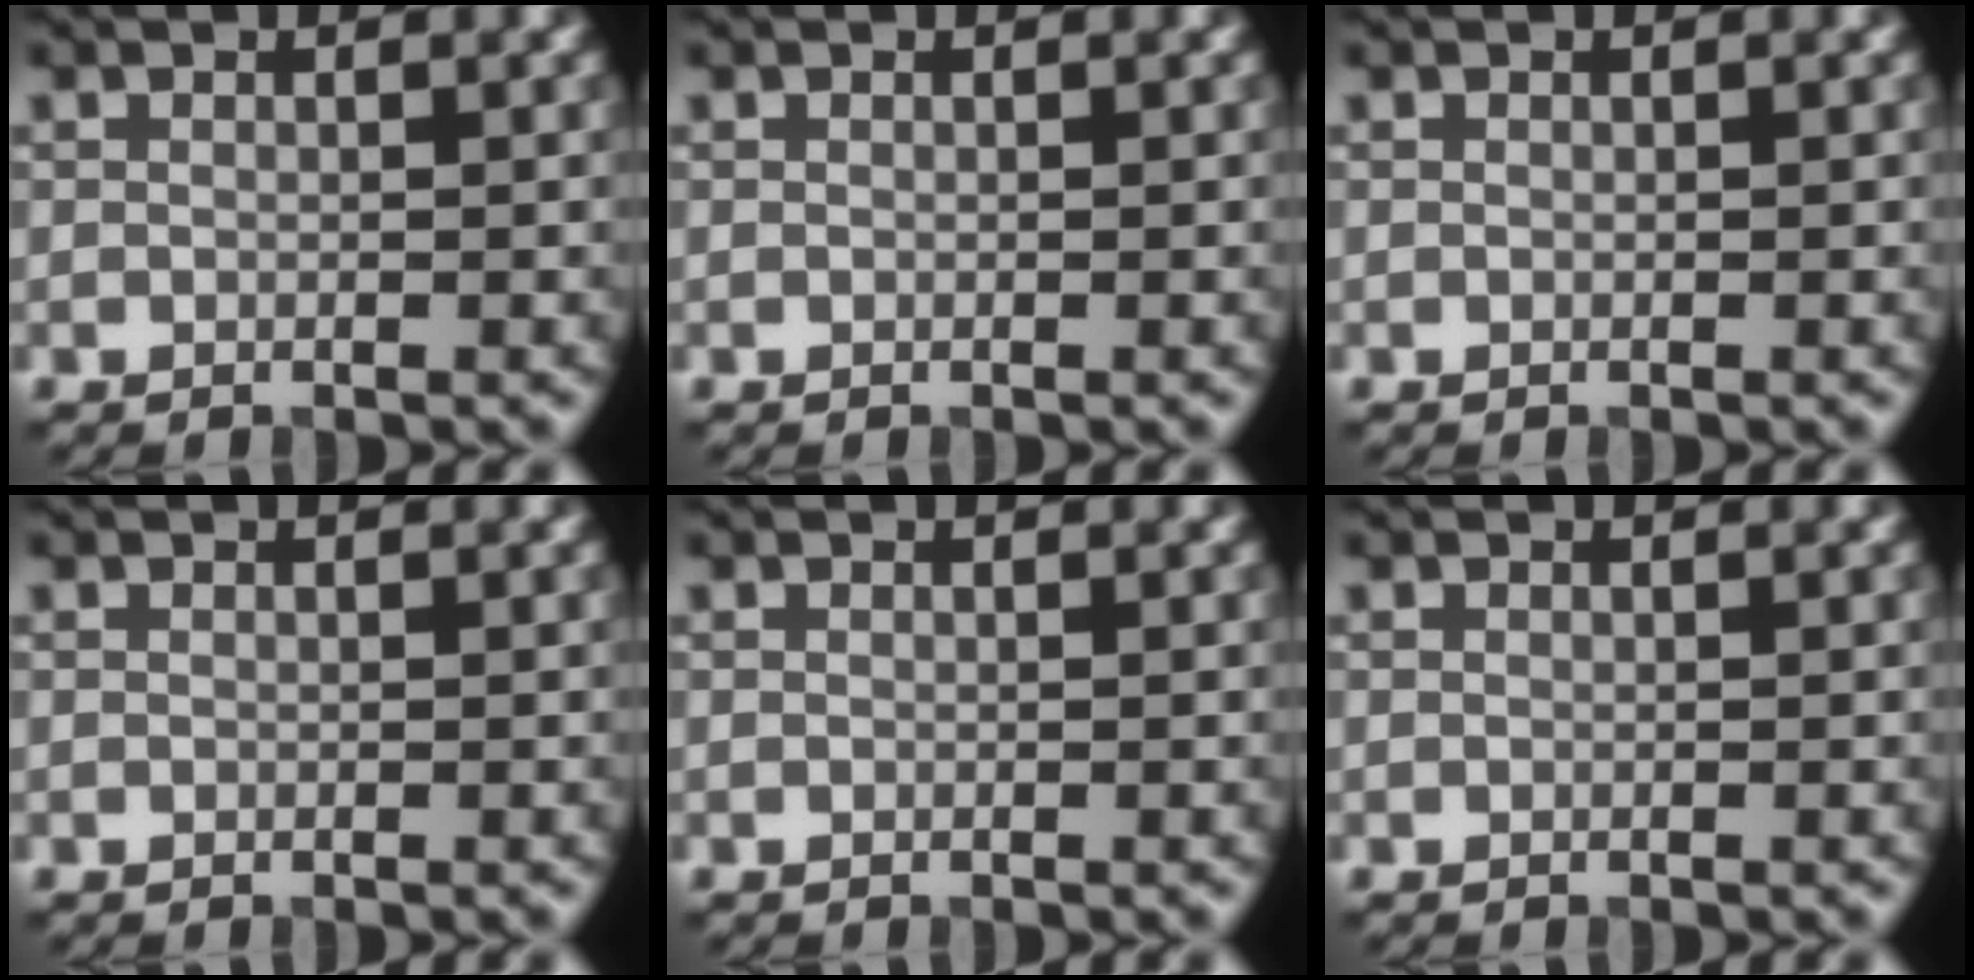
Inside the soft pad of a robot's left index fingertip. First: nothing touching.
{"total": 0.0}
{"total": 0.0}
{"total": 0.0}
{"total": 0.0}
{"total": 0.0}